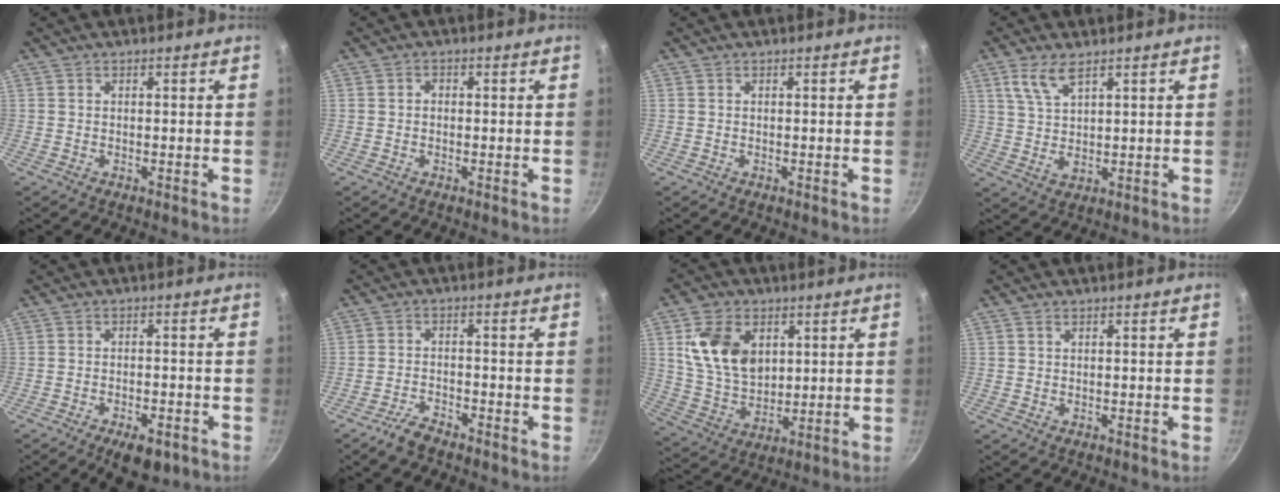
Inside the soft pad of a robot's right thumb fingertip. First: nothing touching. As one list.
[{"total": 1.1, "force": [-0.1, 1.0, 0.6], "torque": [-0.010, 0.006, -0.004]}, {"total": 0.0}, {"total": 6.5, "force": [3.7, 2.7, 4.7], "torque": [-0.086, -0.019, 0.079]}, {"total": 6.7, "force": [-3.8, 3.1, 4.6], "torque": [-0.056, 0.021, -0.048]}, {"total": 3.9, "force": [-3.3, 1.2, 1.7], "torque": [-0.033, 0.025, -0.065]}, {"total": 13.5, "force": [4.0, 9.6, 8.7], "torque": [-0.135, -0.020, 0.083]}, {"total": 0.7, "force": [0.4, 0.4, 0.4], "torque": [-0.004, 0.001, 0.006]}]